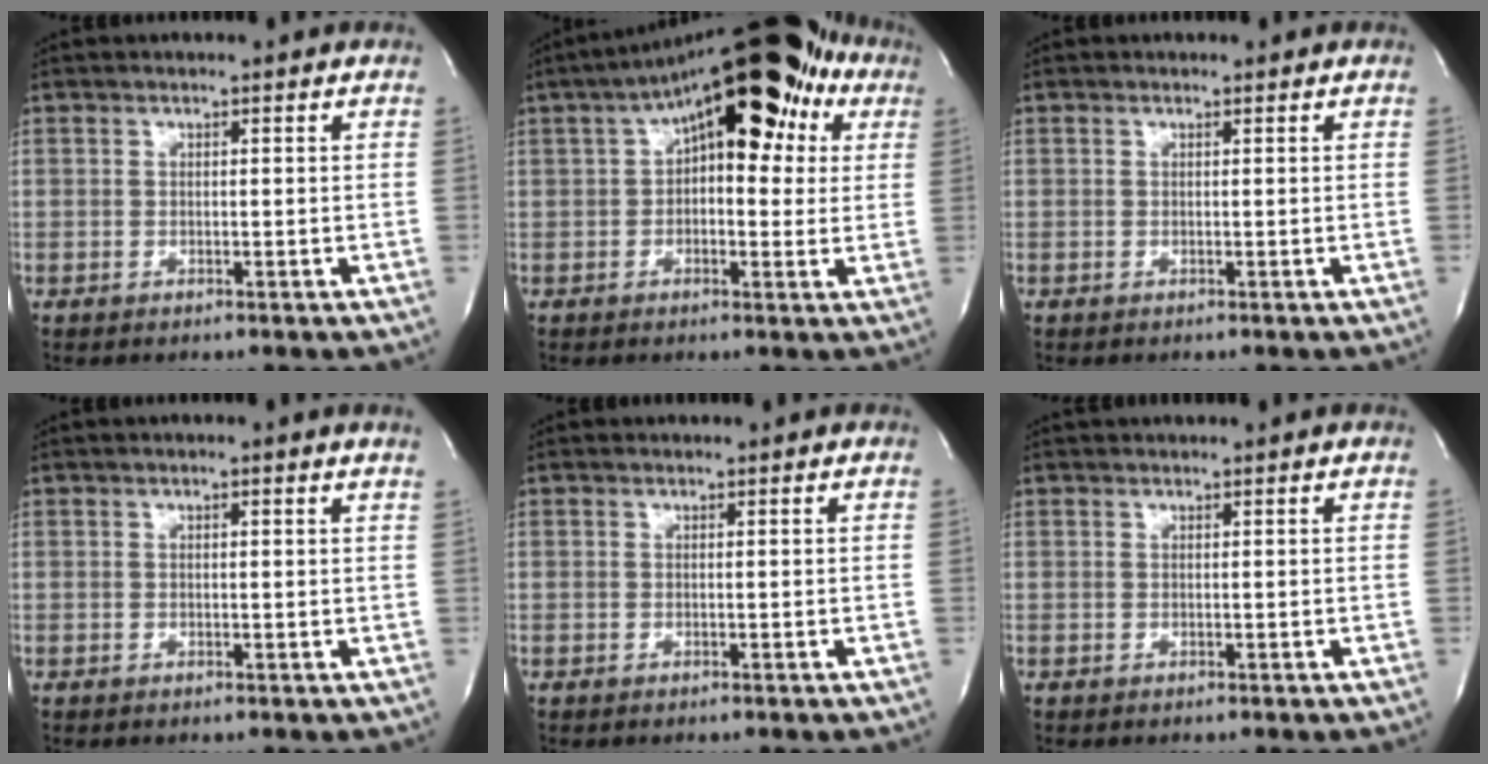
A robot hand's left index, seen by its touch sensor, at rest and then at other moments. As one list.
[{"total": 20.0, "force": [8.1, 8.7, 16.1], "torque": [-0.257, 0.064, 0.116]}, {"total": 0.0}, {"total": 1.4, "force": [0.7, -0.1, 1.1], "torque": [-0.022, -0.002, 0.006]}, {"total": 0.0}, {"total": 1.0, "force": [0.9, -0.2, 0.4], "torque": [-0.005, 0.015, 0.021]}]